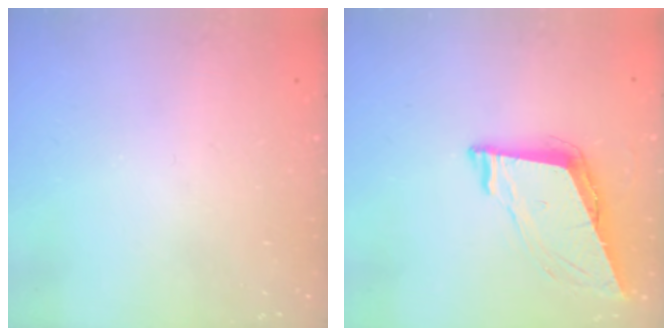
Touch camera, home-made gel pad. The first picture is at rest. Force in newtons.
{"total": 9.0, "press": 8.6, "slide": 2.9}